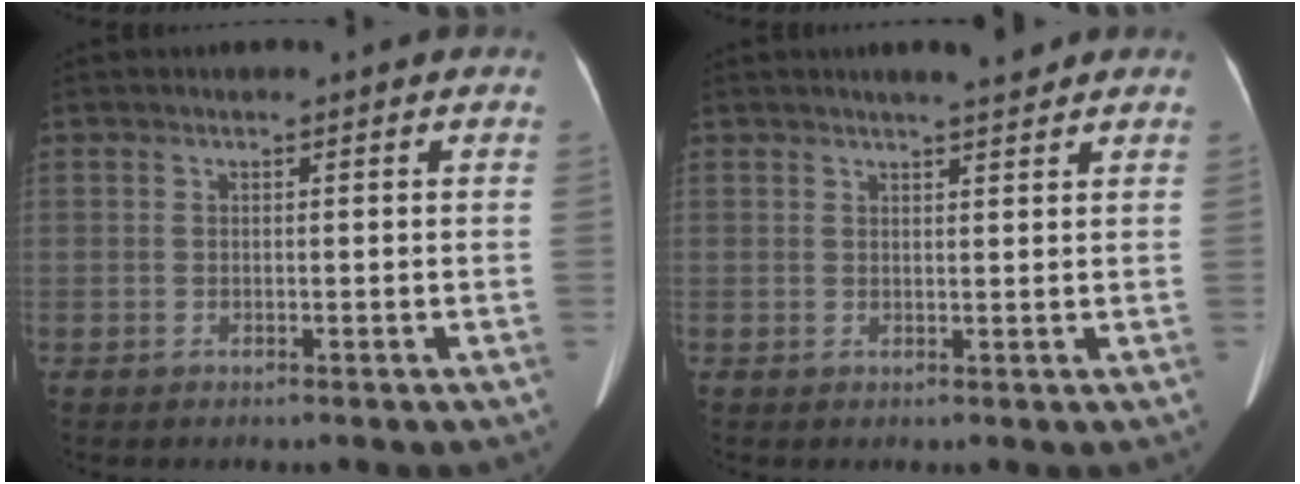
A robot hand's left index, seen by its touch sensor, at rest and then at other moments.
{"total": 2.9, "force": [2.5, 0.1, 1.4], "torque": [-0.021, 0.002, 0.037]}